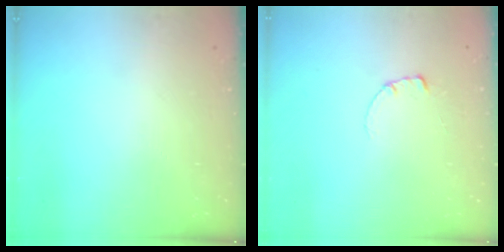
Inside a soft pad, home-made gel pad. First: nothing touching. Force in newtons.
{"total": 0.6, "press": 0.5, "slide": 0.2}